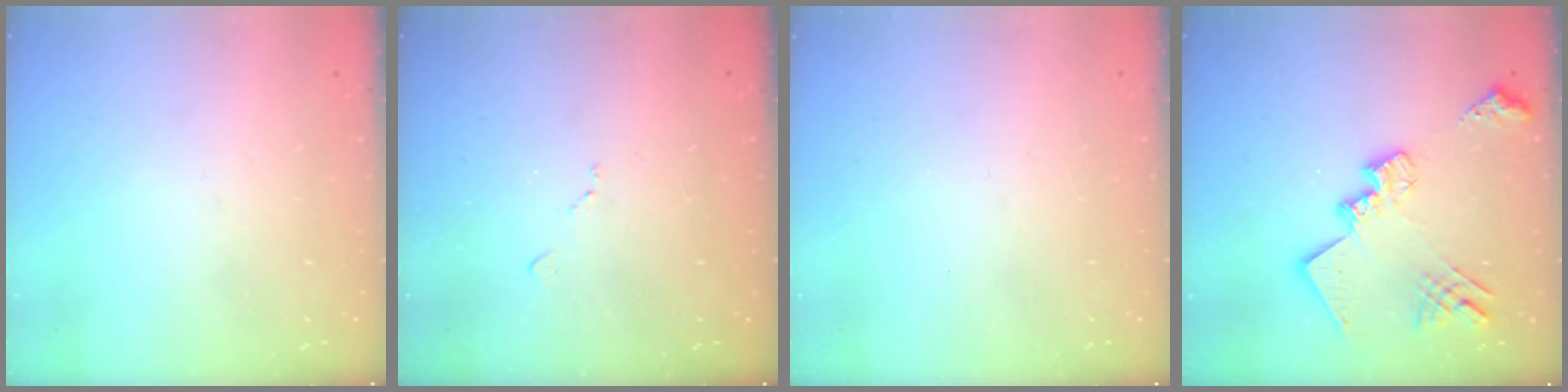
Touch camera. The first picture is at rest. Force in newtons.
{"total": 7.2, "press": 7.2, "slide": 0.9}
{"total": 0.0}
{"total": 17.7, "press": 17.7, "slide": 0.8}